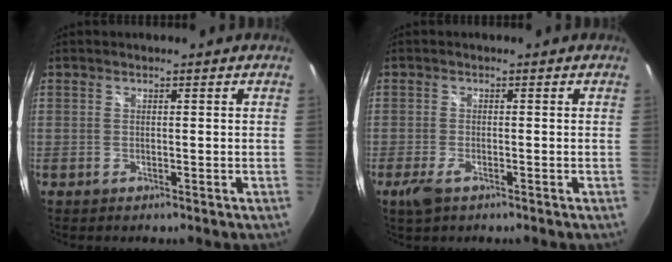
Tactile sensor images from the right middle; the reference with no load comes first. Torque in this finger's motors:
{"motor_torque": [0.35, -0.40, 0.18, 0.05]}